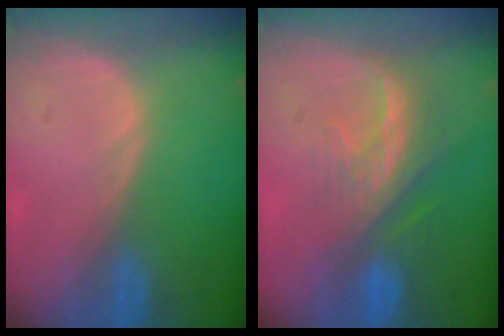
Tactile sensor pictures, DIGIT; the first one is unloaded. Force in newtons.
{"total": 8.1, "press": 7.4, "slide": 3.3}